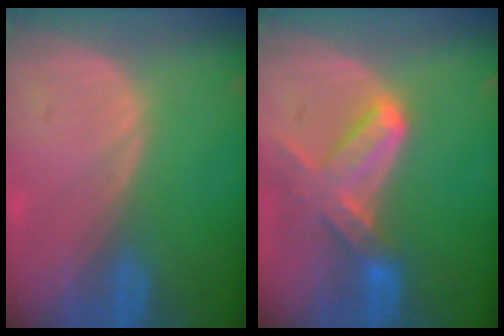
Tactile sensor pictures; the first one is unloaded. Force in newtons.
{"total": 7.2, "press": 6.7, "slide": 2.8}